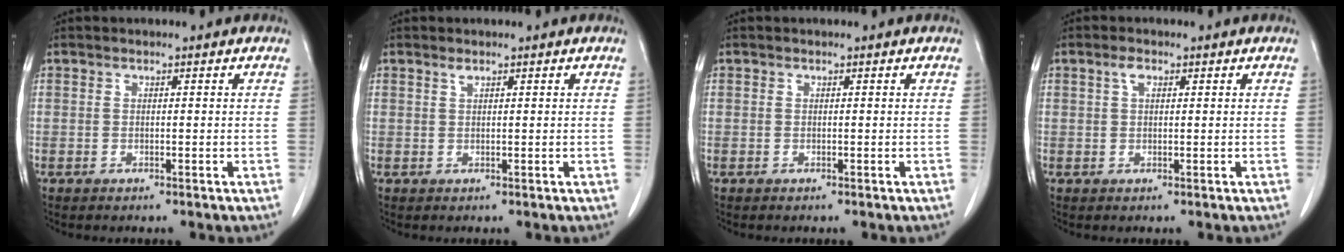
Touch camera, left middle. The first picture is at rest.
{"total": 0.6, "force": [0.5, 0.1, 0.4], "torque": [-0.011, 0.000, 0.010]}
{"total": 0.0}
{"total": 1.7, "force": [0.8, 0.8, 1.3], "torque": [-0.025, 0.007, 0.014]}